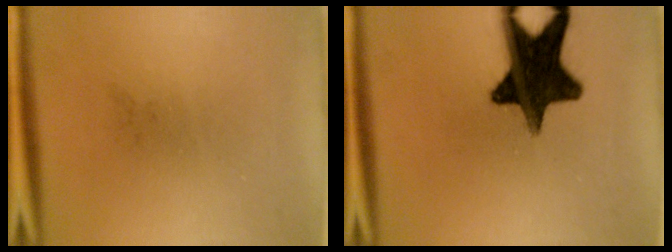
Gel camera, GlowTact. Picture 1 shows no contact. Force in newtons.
{"total": 15.7}